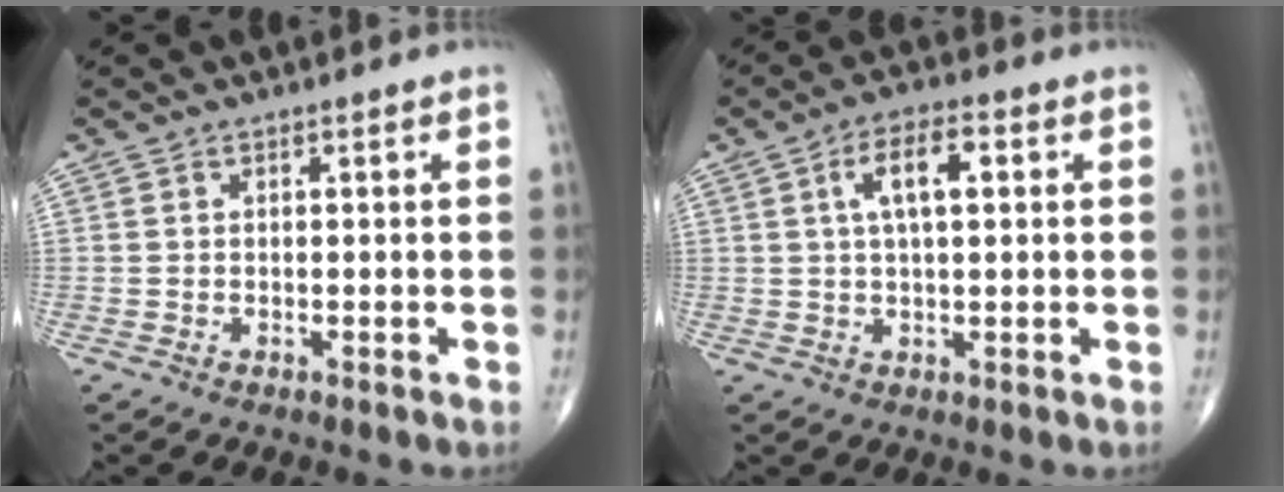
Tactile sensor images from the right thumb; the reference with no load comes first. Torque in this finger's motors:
{"motor_torque": [0.46, 1.84, 1.07, 0.29, 0.13]}